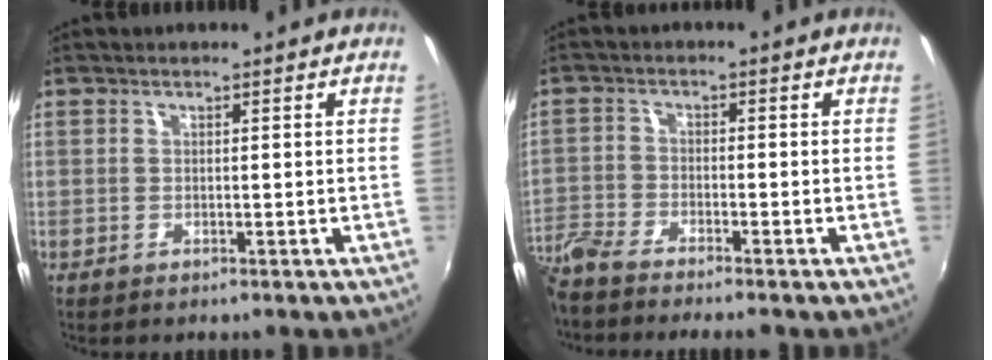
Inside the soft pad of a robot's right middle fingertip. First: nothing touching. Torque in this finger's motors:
{"motor_torque": [0.52, -0.88, 0.29, 0.21]}